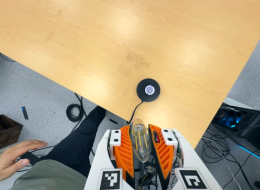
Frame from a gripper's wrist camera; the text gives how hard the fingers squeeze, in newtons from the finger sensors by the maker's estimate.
{"total": 19.5, "left": 20.7, "right": 18.3}